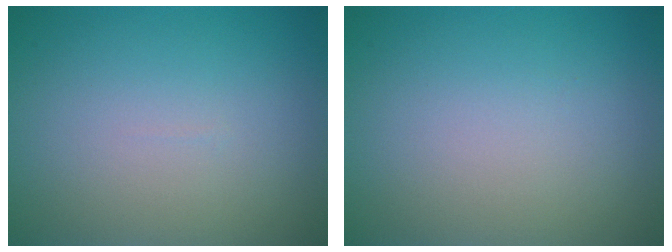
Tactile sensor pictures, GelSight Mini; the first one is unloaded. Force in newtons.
{"total": 0.0}